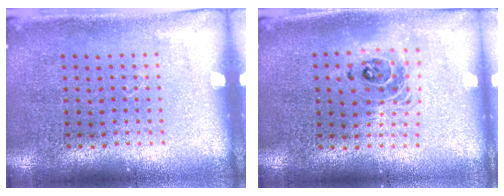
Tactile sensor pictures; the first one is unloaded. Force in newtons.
{"total": 1.5, "press": 1.3, "slide": 0.9}